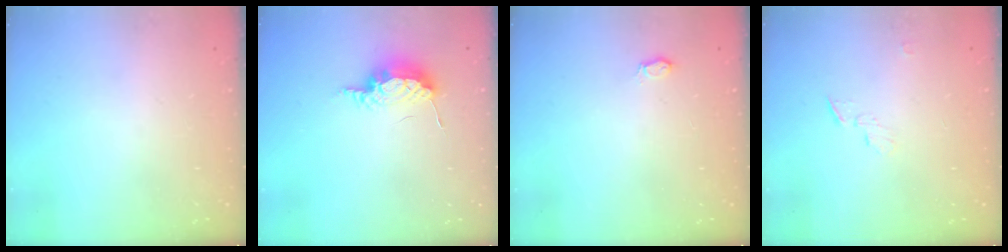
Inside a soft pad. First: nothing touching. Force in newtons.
{"total": 7.6, "press": 7.5, "slide": 1.4}
{"total": 3.3, "press": 3.3, "slide": 0.4}
{"total": 3.9, "press": 3.9, "slide": 0.3}